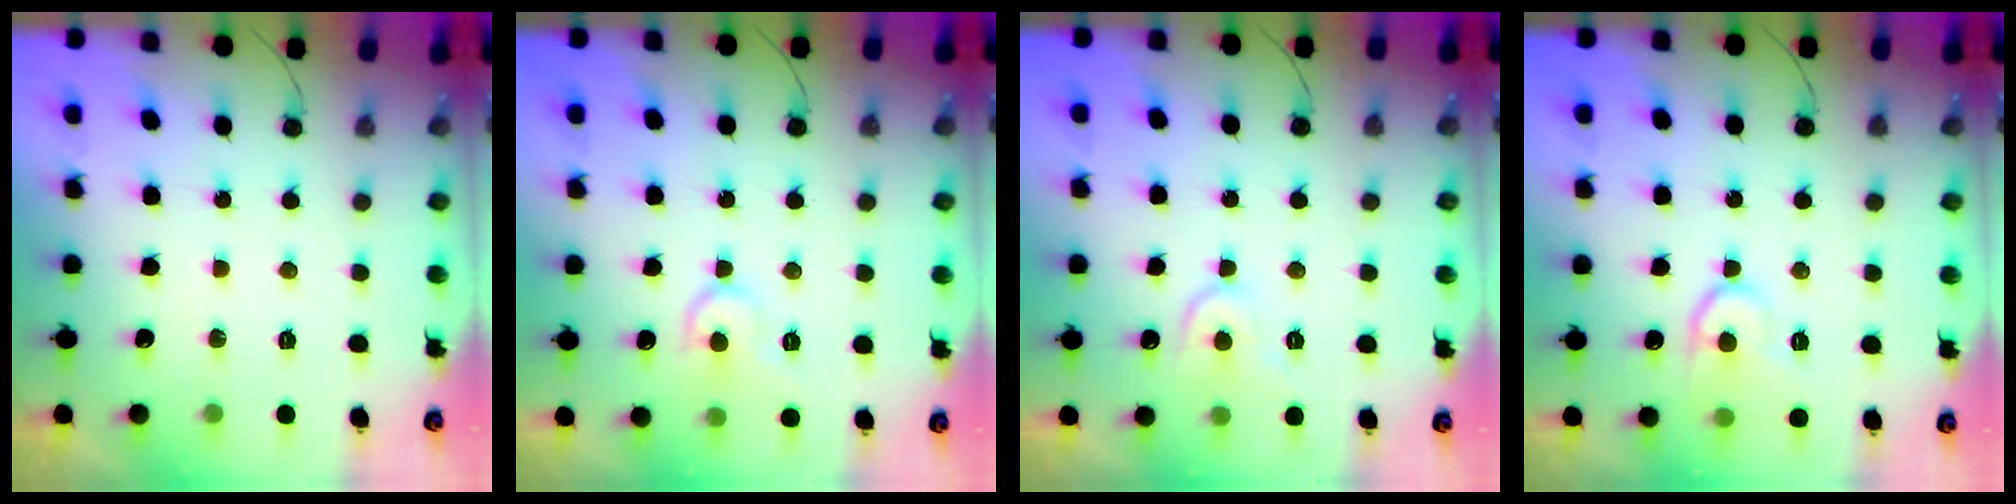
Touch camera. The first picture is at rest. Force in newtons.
{"total": 9.3, "press": 9.3, "slide": 0.8}
{"total": 7.6, "press": 7.6, "slide": 0.8}
{"total": 11.5, "press": 11.4, "slide": 0.9}